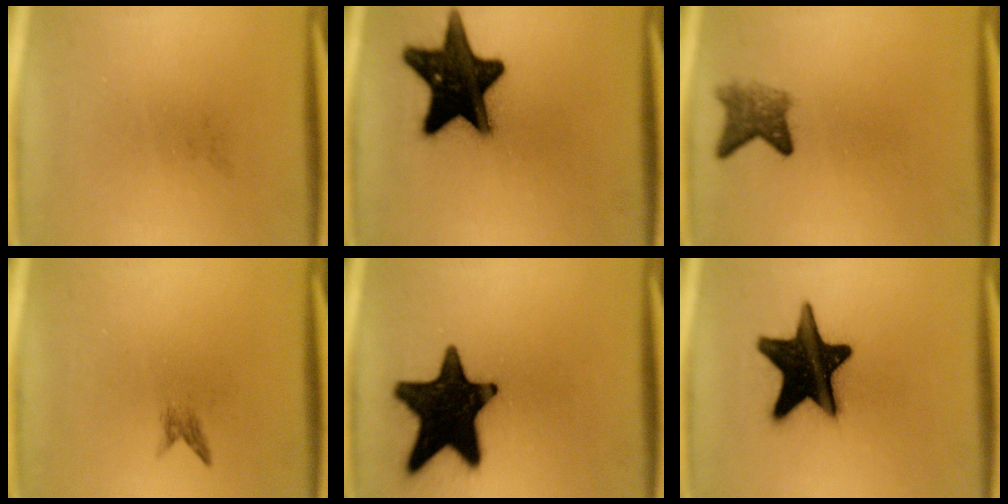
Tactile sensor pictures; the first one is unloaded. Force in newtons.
{"total": 19.0}
{"total": 3.7}
{"total": 0.9}
{"total": 19.3}
{"total": 19.8}